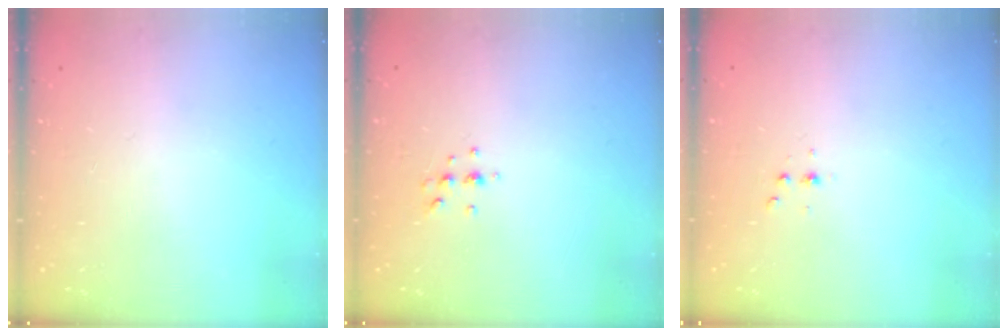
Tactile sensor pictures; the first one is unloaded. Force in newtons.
{"total": 3.8, "press": 3.6, "slide": 1.1}
{"total": 2.3, "press": 2.3, "slide": 0.3}